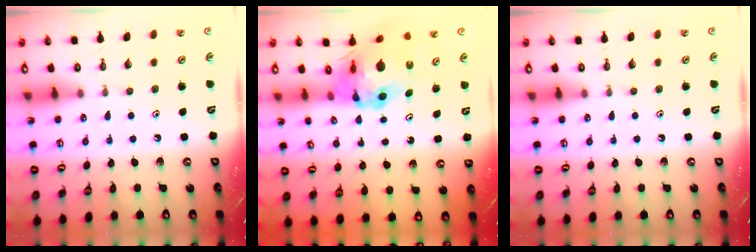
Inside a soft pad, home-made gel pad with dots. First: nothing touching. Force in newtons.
{"total": 10.9, "press": 10.8, "slide": 1.2}
{"total": 0.0}